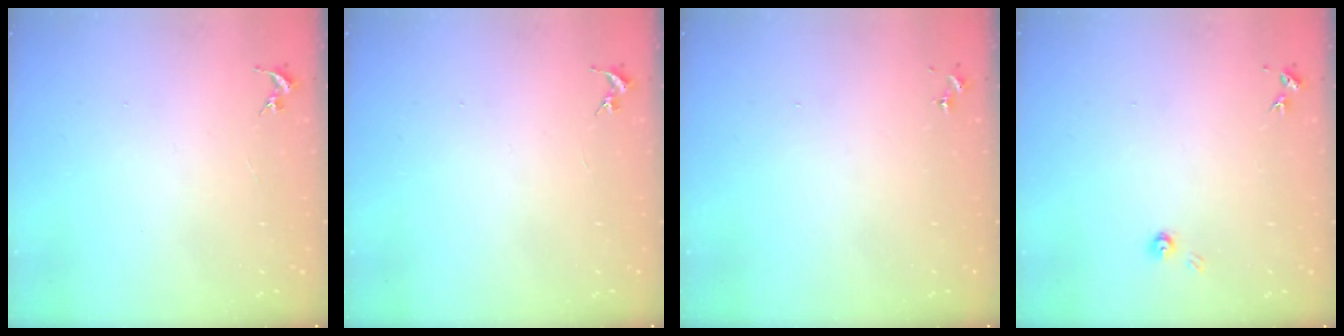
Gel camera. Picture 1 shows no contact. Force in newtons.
{"total": 0.0}
{"total": 0.0}
{"total": 3.7, "press": 3.7, "slide": 0.4}